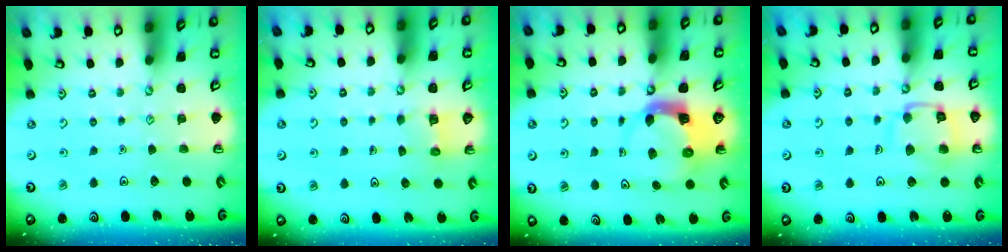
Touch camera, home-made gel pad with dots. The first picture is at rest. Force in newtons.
{"total": 3.4, "press": 3.4, "slide": 0.2}
{"total": 4.3, "press": 4.3, "slide": 0.5}
{"total": 12.6, "press": 12.6, "slide": 1.2}